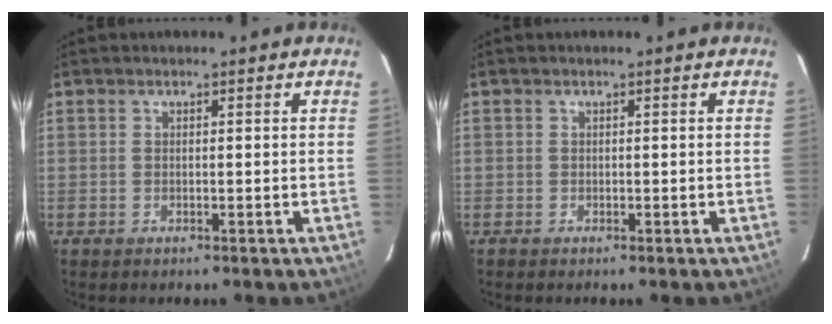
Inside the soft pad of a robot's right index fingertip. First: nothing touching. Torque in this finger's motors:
{"motor_torque": [-1.22, -0.62, -1.05, -0.21]}